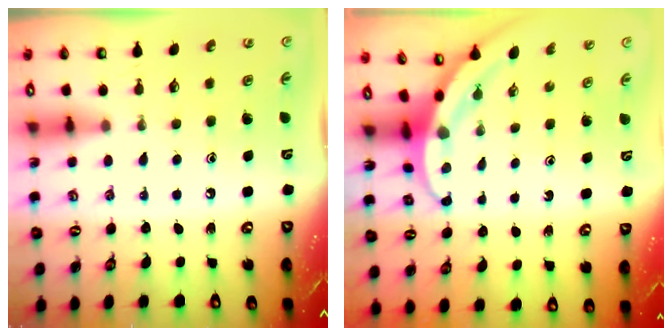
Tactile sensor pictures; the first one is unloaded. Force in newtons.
{"total": 3.8, "press": 3.7, "slide": 0.5}